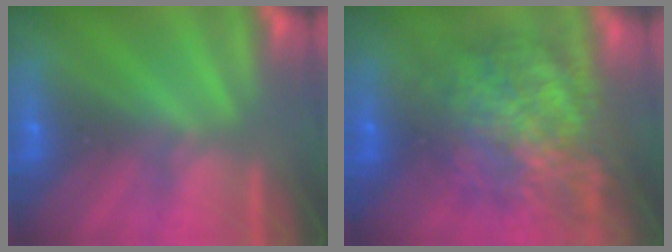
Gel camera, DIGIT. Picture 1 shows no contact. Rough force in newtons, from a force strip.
{"total": 7.3}